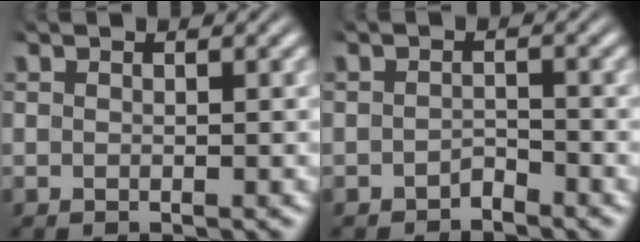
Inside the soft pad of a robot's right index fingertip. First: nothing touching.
{"total": 1.5, "force": [-1.4, 0.4, 0.1], "torque": [0.002, -0.005, -0.023]}